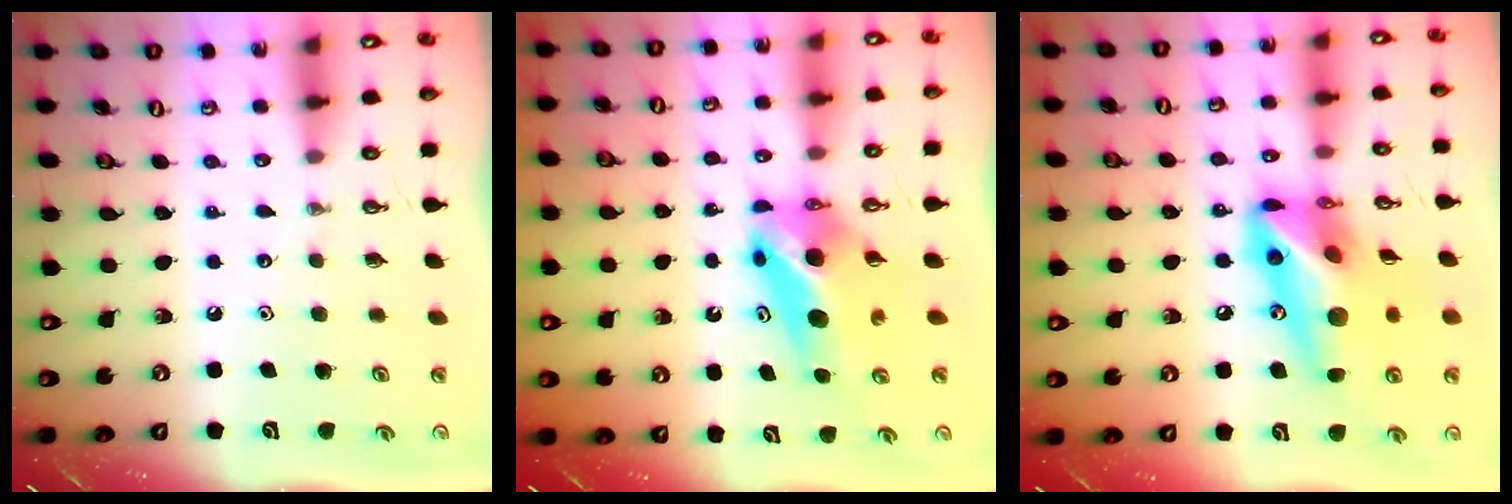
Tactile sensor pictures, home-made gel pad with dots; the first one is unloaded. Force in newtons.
{"total": 8.0, "press": 6.1, "slide": 5.2}
{"total": 19.3, "press": 19.0, "slide": 3.2}